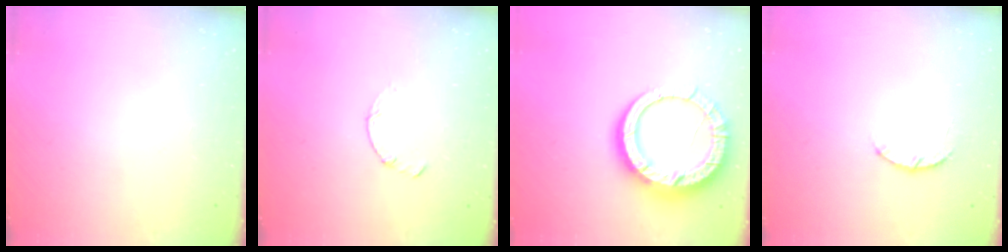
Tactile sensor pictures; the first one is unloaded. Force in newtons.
{"total": 0.0}
{"total": 16.6, "press": 16.6, "slide": 1.6}
{"total": 3.0, "press": 2.9, "slide": 0.5}